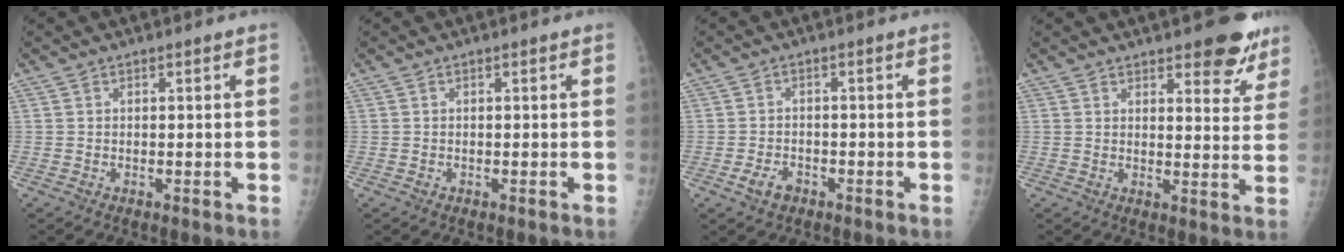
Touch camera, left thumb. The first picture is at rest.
{"total": 0.0}
{"total": 3.3, "force": [-1.8, 2.1, 1.7], "torque": [-0.029, 0.013, -0.029]}
{"total": 9.2, "force": [6.5, 3.4, 5.6], "torque": [-0.032, -0.037, 0.078]}